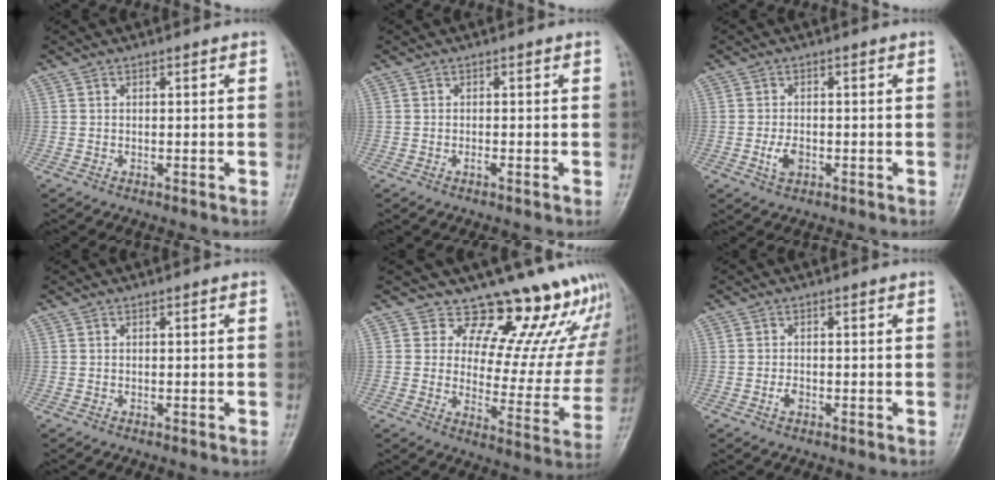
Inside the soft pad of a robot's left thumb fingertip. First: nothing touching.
{"total": 0.5, "force": [-0.3, 0.1, 0.4], "torque": [-0.008, 0.000, -0.005]}
{"total": 3.0, "force": [-0.9, 1.9, 2.2], "torque": [-0.042, 0.000, -0.014]}
{"total": 0.0}
{"total": 18.3, "force": [16.1, 6.8, 5.4], "torque": [-0.005, -0.135, 0.190]}
{"total": 1.4, "force": [-0.6, 0.9, 1.0], "torque": [-0.018, 0.001, -0.011]}